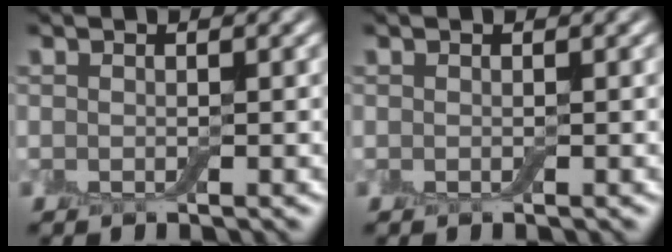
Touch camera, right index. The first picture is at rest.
{"total": 0.0}